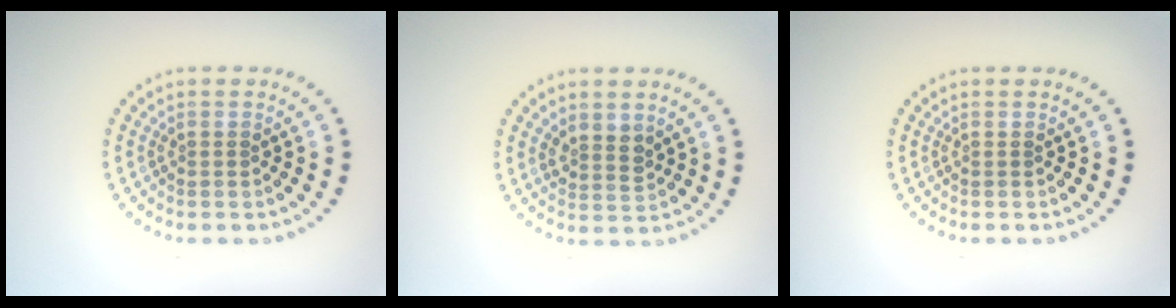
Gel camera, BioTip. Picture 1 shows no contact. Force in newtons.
{"total": 1.9, "press": 1.5, "slide": 1.0}
{"total": 0.0}